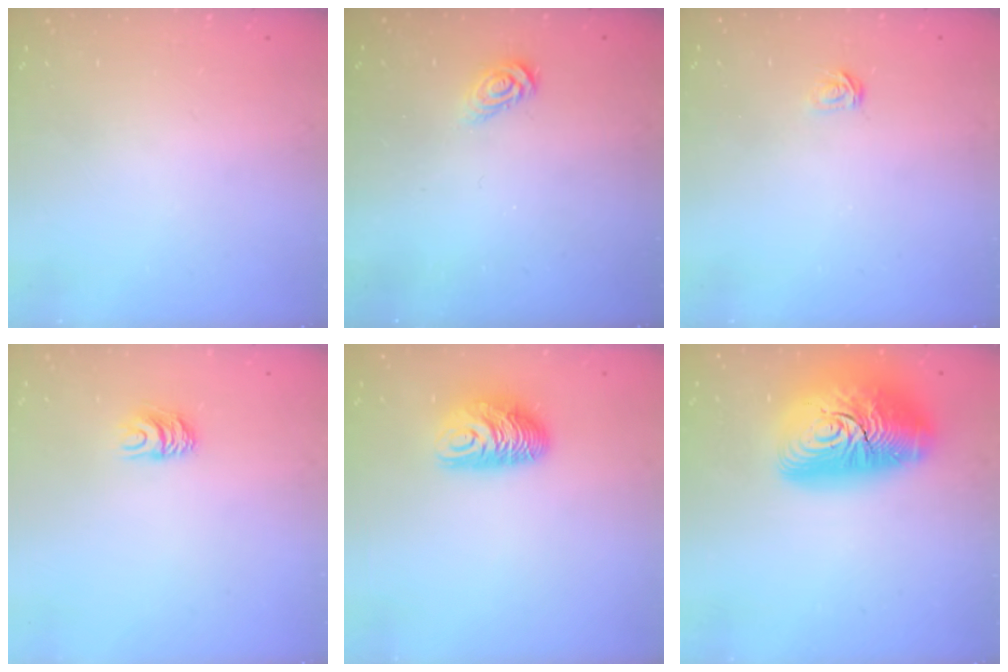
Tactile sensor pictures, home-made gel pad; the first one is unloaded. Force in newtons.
{"total": 3.7, "press": 3.7, "slide": 0.4}
{"total": 3.1, "press": 3.1, "slide": 0.3}
{"total": 5.9, "press": 5.9, "slide": 0.5}
{"total": 9.8, "press": 9.8, "slide": 0.5}
{"total": 23.5, "press": 23.4, "slide": 1.6}